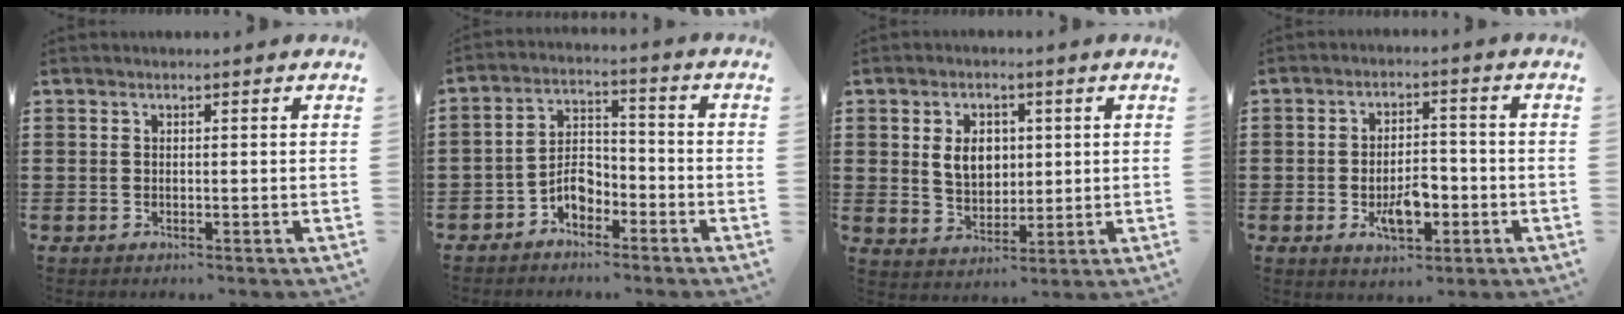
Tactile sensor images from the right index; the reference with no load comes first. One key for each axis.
{"total": 5.3, "fx": -3.2, "fy": 3.1, "fz": 2.9, "tx": -0.059, "ty": 0.013, "tz": -0.062}
{"total": 5.7, "fx": 1.0, "fy": 4.2, "fz": 3.7, "tx": -0.069, "ty": 0.009, "tz": 0.012}
{"total": 6.5, "fx": -2.2, "fy": 3.1, "fz": 5.2, "tx": -0.082, "ty": 0.001, "tz": -0.044}